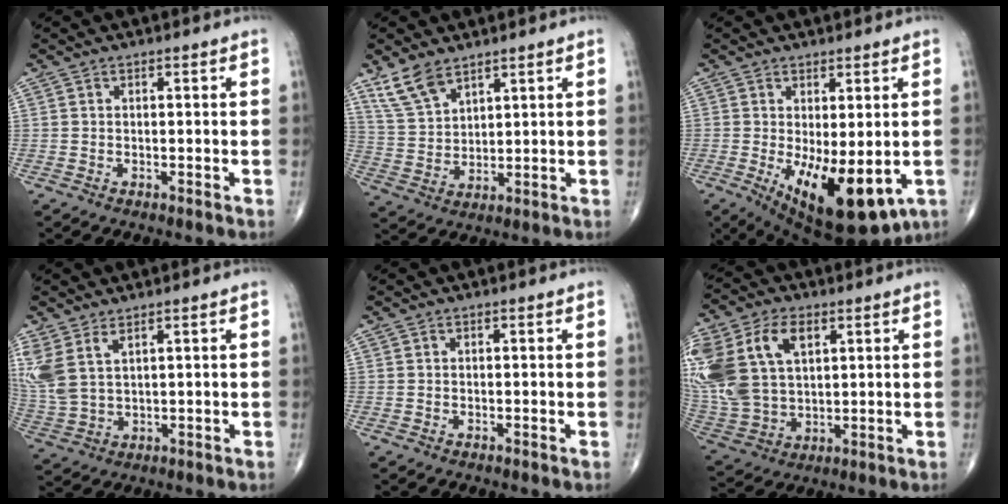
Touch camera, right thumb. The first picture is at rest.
{"total": 7.6, "force": [5.5, 3.5, 3.9], "torque": [-0.069, -0.020, 0.120]}
{"total": 15.1, "force": [-3.8, 6.3, 13.1], "torque": [-0.196, -0.027, -0.036]}
{"total": 9.3, "force": [4.4, 4.7, 6.7], "torque": [-0.170, -0.008, 0.103]}
{"total": 0.0}
{"total": 23.9, "force": [7.9, 15.6, 16.3], "torque": [-0.390, 0.022, 0.163]}